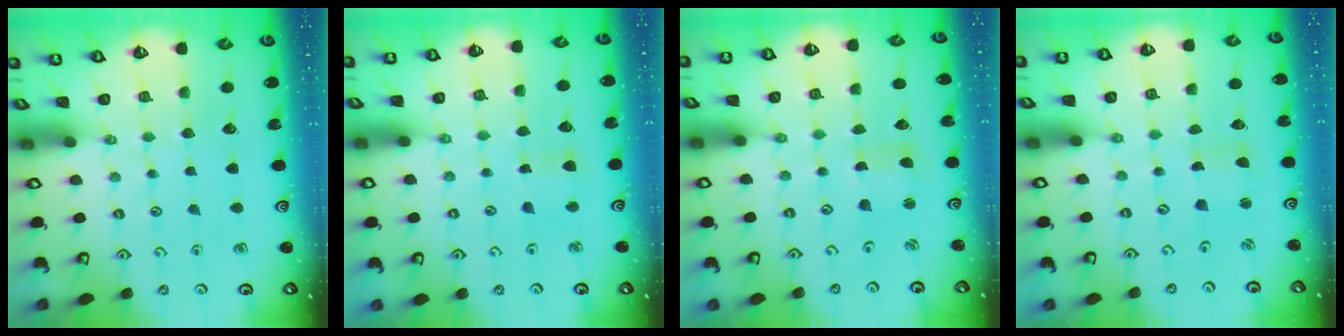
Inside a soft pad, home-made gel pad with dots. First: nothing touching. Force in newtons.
{"total": 2.7, "press": 2.6, "slide": 0.8}
{"total": 1.7, "press": 1.7, "slide": 0.4}
{"total": 0.9, "press": 0.9, "slide": 0.1}